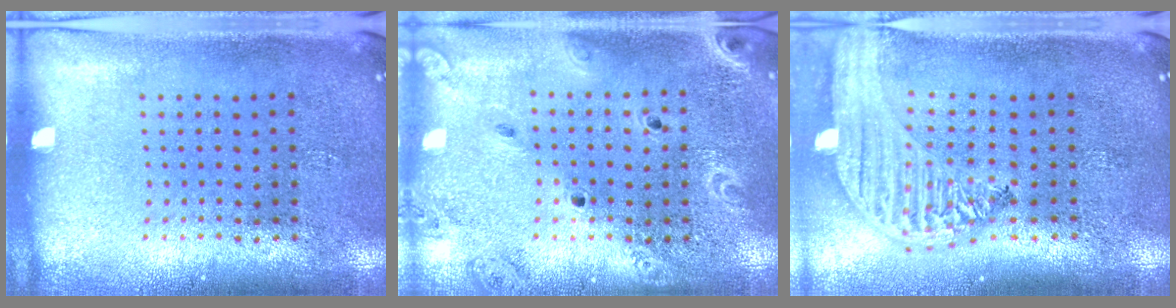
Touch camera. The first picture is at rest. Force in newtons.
{"total": 2.0, "press": 1.9, "slide": 0.7}
{"total": 2.5, "press": 2.1, "slide": 1.3}